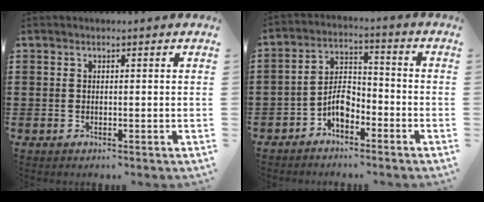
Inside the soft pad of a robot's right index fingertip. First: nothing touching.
{"total": 5.5, "force": [-3.2, 2.8, 3.5], "torque": [-0.077, 0.011, -0.063]}